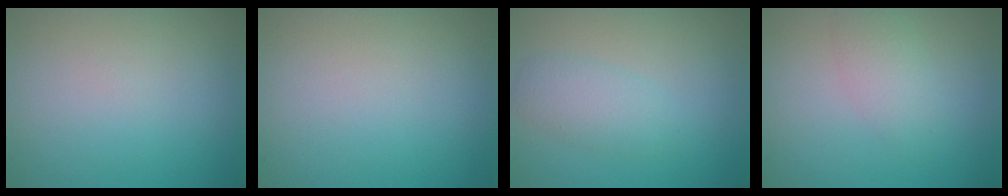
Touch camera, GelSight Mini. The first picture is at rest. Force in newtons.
{"total": 0.0}
{"total": 2.5, "press": 2.5, "slide": 0.0}
{"total": 2.3, "press": 2.3, "slide": 0.1}